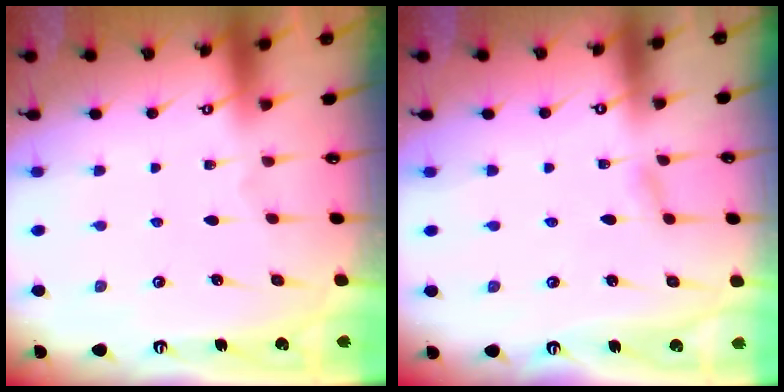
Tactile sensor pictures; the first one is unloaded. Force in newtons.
{"total": 2.1, "press": 2.0, "slide": 0.2}